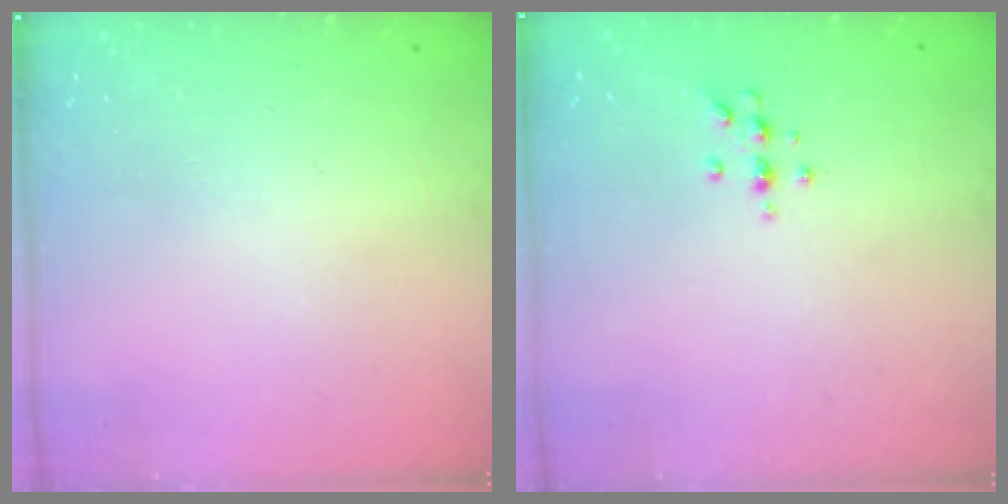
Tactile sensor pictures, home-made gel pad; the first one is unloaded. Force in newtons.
{"total": 5.7, "press": 5.5, "slide": 1.6}